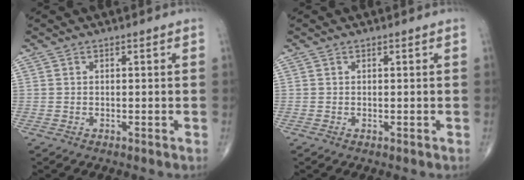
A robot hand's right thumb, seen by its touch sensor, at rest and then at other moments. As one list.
[{"total": 0.0}]